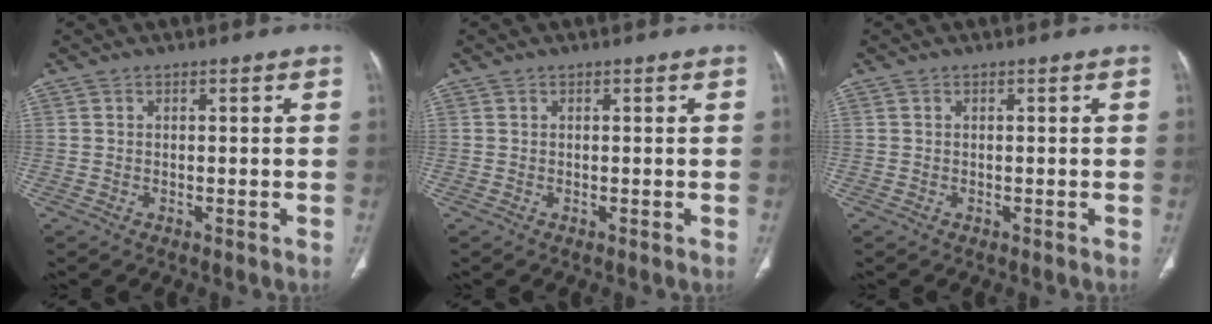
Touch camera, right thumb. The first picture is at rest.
{"total": 0.0}
{"total": 0.0}